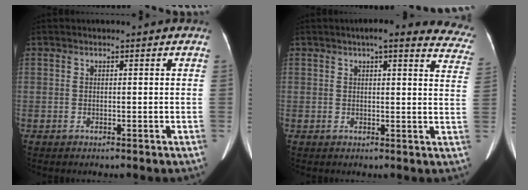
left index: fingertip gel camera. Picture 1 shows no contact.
{"total": 15.5, "force": [13.9, 3.0, 6.2], "torque": [-0.040, -0.019, 0.129]}